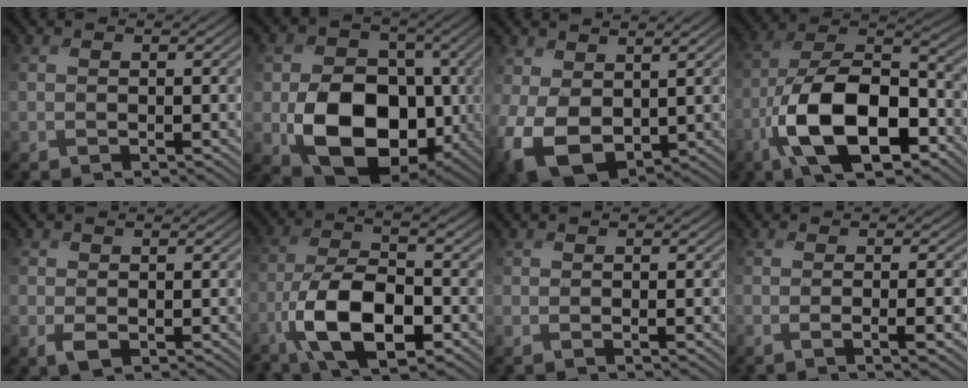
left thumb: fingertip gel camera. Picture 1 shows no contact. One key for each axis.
{"total": 13.6, "fx": -2.8, "fy": 10.1, "fz": 8.7, "tx": -0.149, "ty": -0.031, "tz": -0.053}
{"total": 9.3, "fx": 0.1, "fy": 6.4, "fz": 6.7, "tx": -0.185, "ty": -0.019, "tz": 0.002}
{"total": 14.8, "fx": -6.0, "fy": 7.2, "fz": 11.5, "tx": -0.215, "ty": -0.010, "tz": -0.121}
{"total": 1.7, "fx": -0.4, "fy": 1.1, "fz": 1.2, "tx": -0.032, "ty": -0.005, "tz": -0.005}
{"total": 11.1, "fx": -4.2, "fy": 4.3, "fz": 9.3, "tx": -0.184, "ty": -0.008, "tz": -0.081}
{"total": 0.7, "fx": 0.0, "fy": 0.3, "fz": 0.7, "tx": -0.014, "ty": -0.003, "tz": 0.002}
{"total": 3.8, "fx": -0.6, "fy": 0.8, "fz": 3.6, "tx": -0.054, "ty": 0.003, "tz": -0.012}